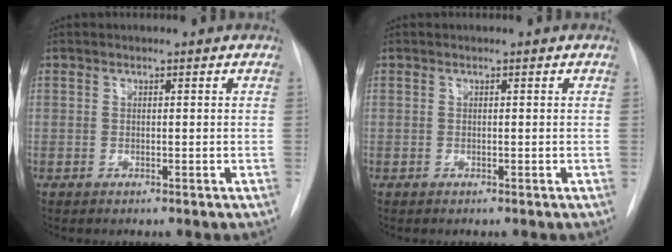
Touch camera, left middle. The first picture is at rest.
{"total": 0.0}